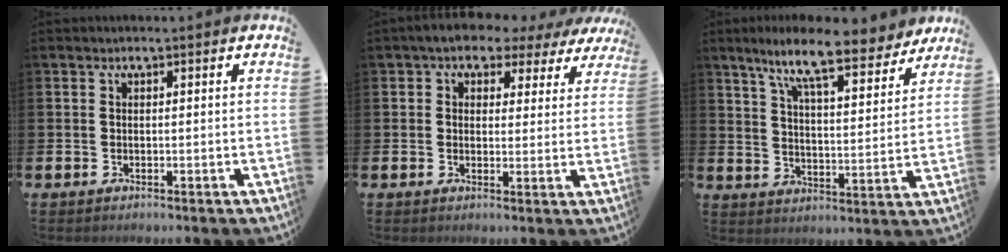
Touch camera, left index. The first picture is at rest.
{"total": 3.8, "force": [2.9, 2.3, 1.0], "torque": [-0.034, -0.015, 0.044]}
{"total": 11.1, "force": [9.1, 1.9, 6.1], "torque": [-0.127, -0.046, 0.153]}